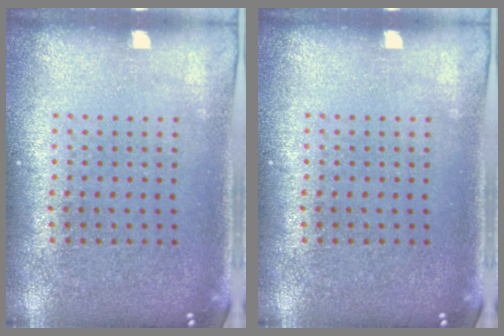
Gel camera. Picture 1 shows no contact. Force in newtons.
{"total": 0.0}